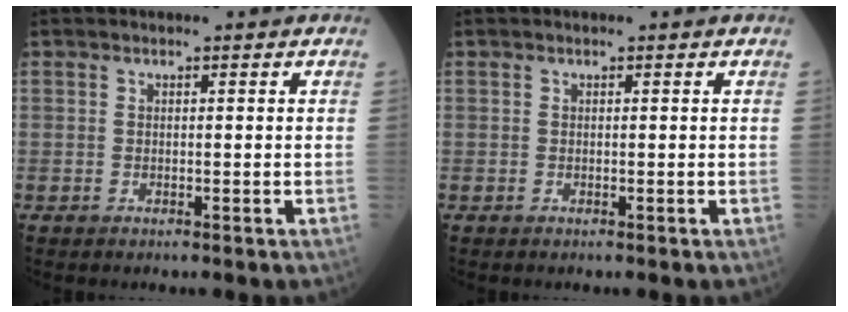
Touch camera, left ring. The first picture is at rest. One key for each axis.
{"total": 0.0}